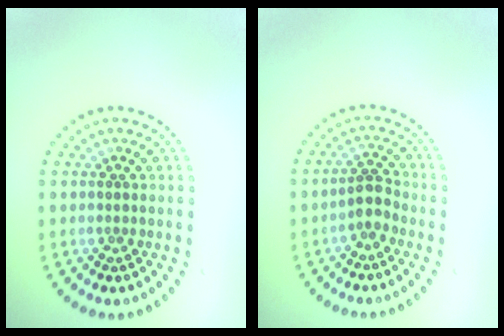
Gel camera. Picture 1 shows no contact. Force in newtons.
{"total": 1.9, "press": 1.5, "slide": 1.2}